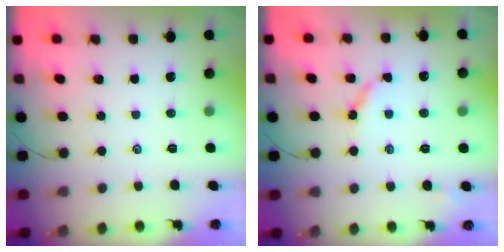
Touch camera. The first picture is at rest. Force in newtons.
{"total": 5.6, "press": 5.6, "slide": 0.4}